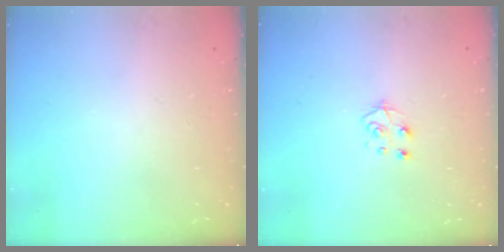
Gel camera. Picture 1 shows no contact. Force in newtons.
{"total": 4.8, "press": 4.8, "slide": 0.4}